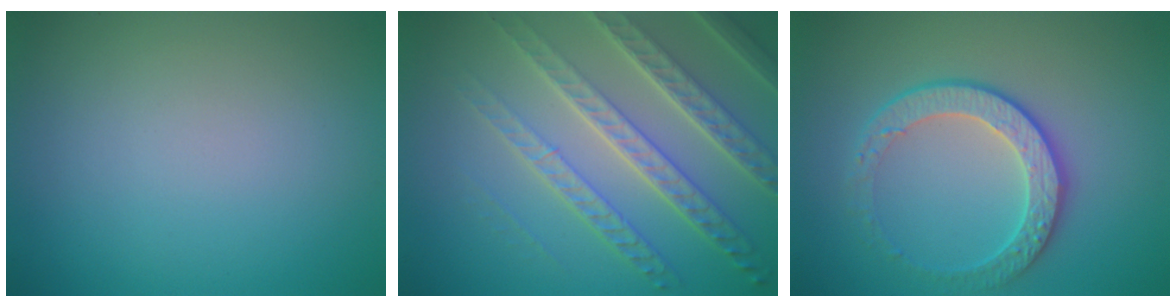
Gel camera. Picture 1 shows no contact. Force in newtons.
{"total": 7.8, "press": 5.4, "slide": 5.6}
{"total": 3.9, "press": 3.5, "slide": 1.8}